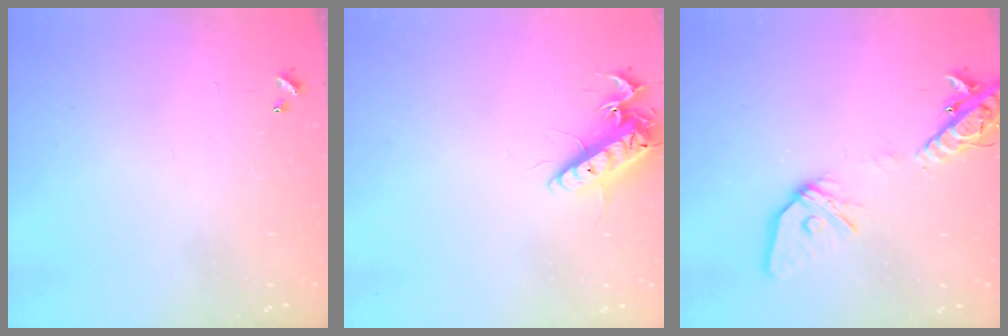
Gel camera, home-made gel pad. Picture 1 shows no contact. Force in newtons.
{"total": 14.2, "press": 14.2, "slide": 1.4}
{"total": 15.2, "press": 14.9, "slide": 3.0}